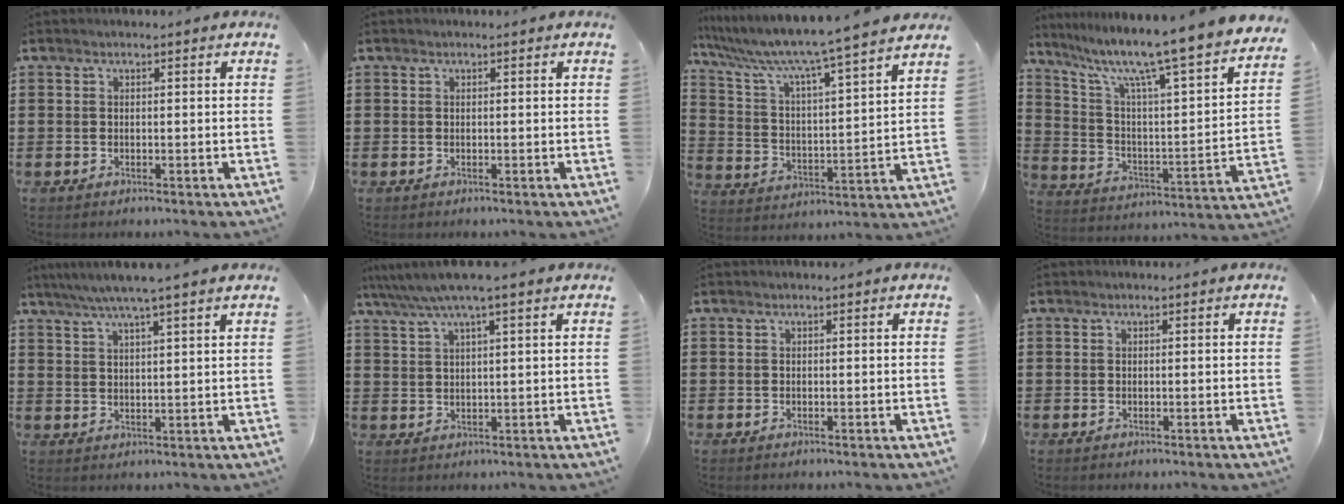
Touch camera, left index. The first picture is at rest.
{"total": 0.0}
{"total": 7.3, "force": [6.4, -0.7, 3.5], "torque": [-0.097, -0.057, 0.098]}
{"total": 10.2, "force": [8.4, -0.3, 5.8], "torque": [-0.140, -0.072, 0.126]}
{"total": 4.6, "force": [3.6, -0.6, 2.7], "torque": [-0.063, -0.010, 0.062]}
{"total": 4.8, "force": [3.4, -0.2, 3.5], "torque": [-0.075, -0.007, 0.057]}
{"total": 0.0}
{"total": 0.0}